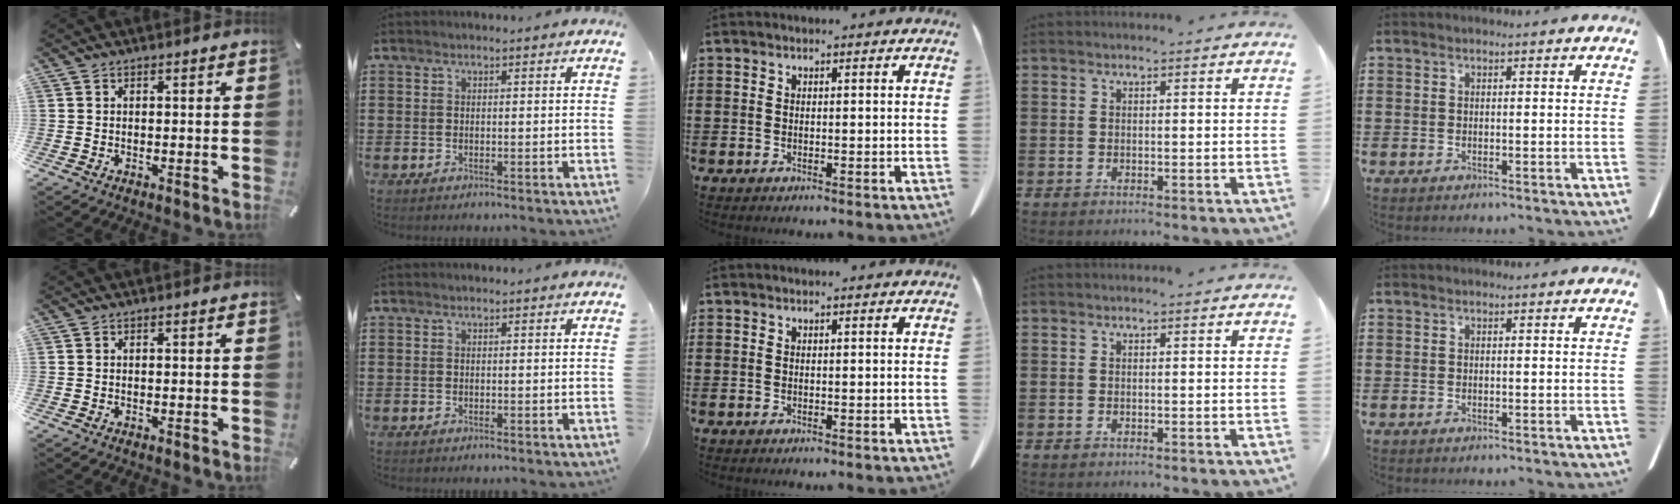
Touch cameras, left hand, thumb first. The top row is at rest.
{}